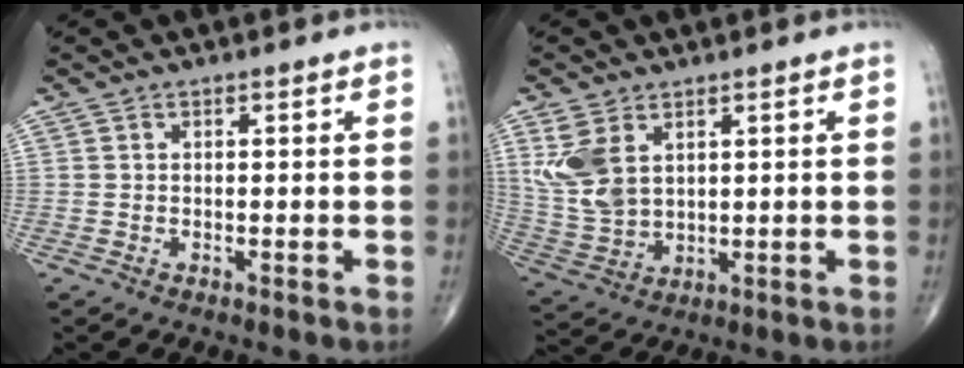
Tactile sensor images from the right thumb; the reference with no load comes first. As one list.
[{"total": 9.0, "force": [3.6, 5.6, 6.2], "torque": [-0.132, -0.010, 0.087]}]